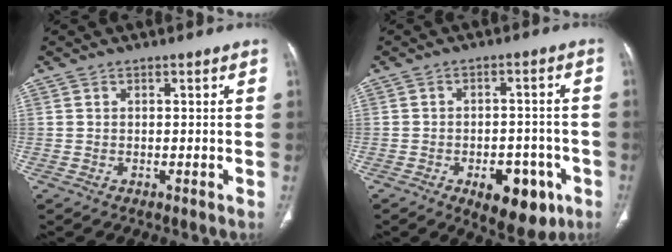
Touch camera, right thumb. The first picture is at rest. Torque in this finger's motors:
{"motor_torque": [1.42, 1.54, 0.58, -0.74, 0.25]}